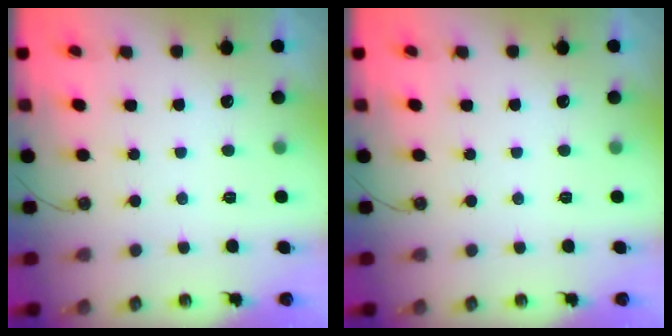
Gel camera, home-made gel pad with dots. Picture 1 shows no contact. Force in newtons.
{"total": 0.0}